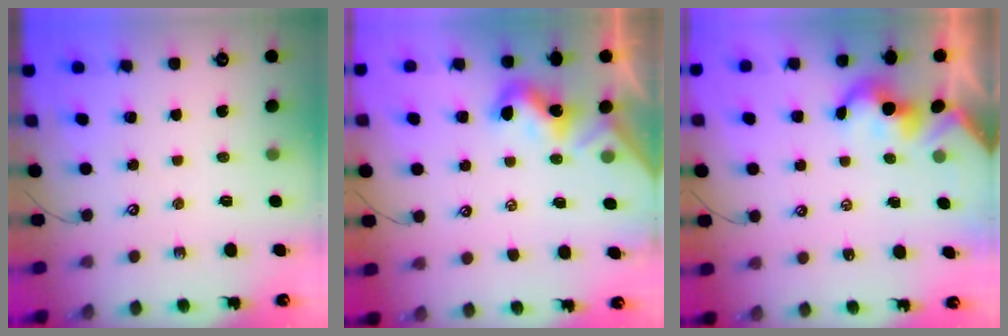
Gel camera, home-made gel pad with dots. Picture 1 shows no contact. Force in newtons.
{"total": 1.8, "press": 1.8, "slide": 0.5}
{"total": 2.0, "press": 2.0, "slide": 0.3}